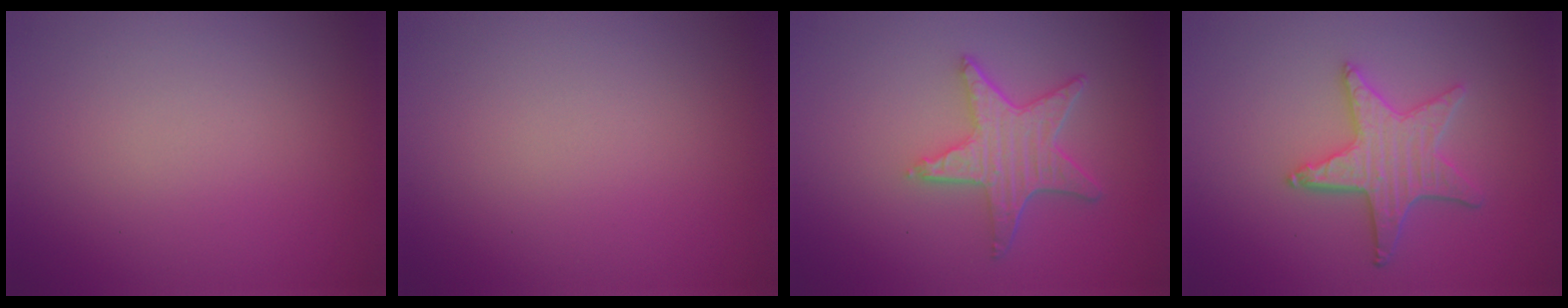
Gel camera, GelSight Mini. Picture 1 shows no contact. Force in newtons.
{"total": 0.0}
{"total": 4.8, "press": 3.9, "slide": 2.8}
{"total": 4.2, "press": 3.7, "slide": 2.1}